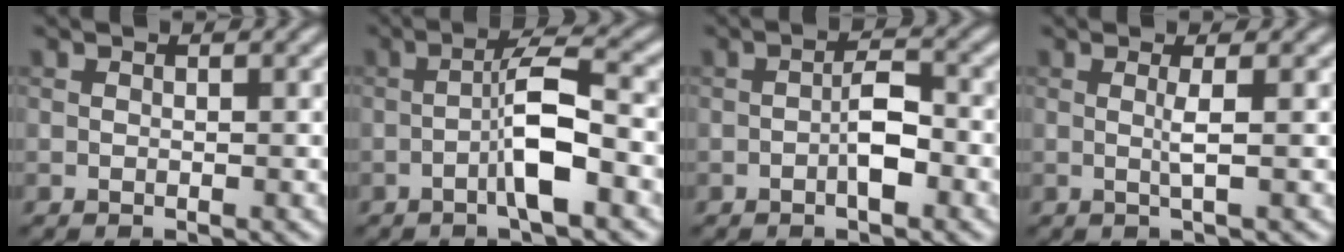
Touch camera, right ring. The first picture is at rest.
{"total": 4.7, "force": [-1.4, 0.7, 4.4], "torque": [-0.078, 0.015, -0.033]}
{"total": 2.7, "force": [-0.8, 0.9, 2.4], "torque": [-0.040, 0.005, -0.018]}
{"total": 1.5, "force": [0.1, 0.2, 1.5], "torque": [-0.031, 0.000, -0.003]}